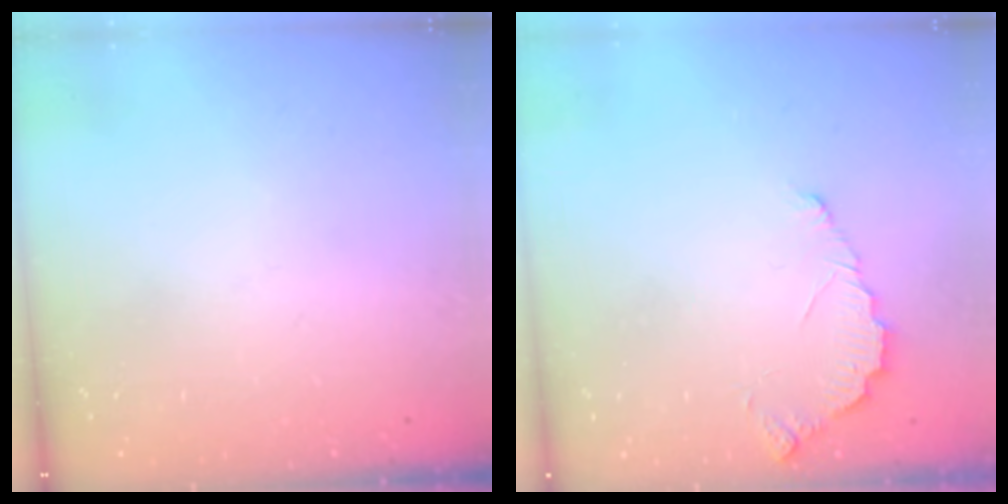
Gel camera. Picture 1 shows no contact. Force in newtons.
{"total": 4.6, "press": 4.6, "slide": 0.4}